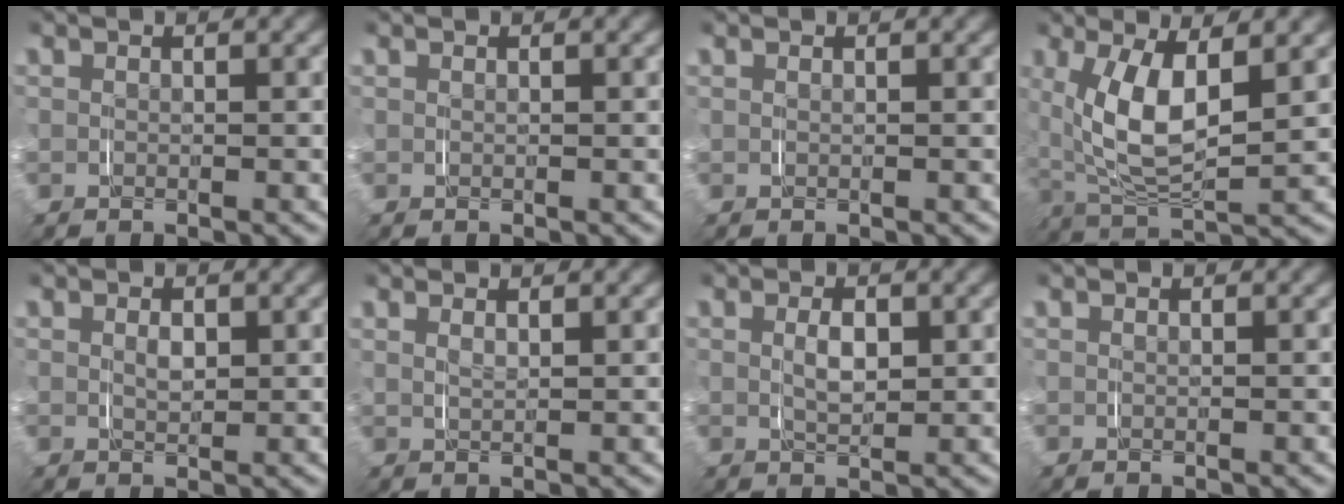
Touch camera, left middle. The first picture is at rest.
{"total": 0.0}
{"total": 0.0}
{"total": 6.6, "force": [1.4, 3.1, 5.7], "torque": [-0.124, -0.004, 0.030]}
{"total": 1.4, "force": [0.5, 0.8, 1.1], "torque": [-0.020, -0.009, 0.013]}
{"total": 1.2, "force": [0.9, 0.1, 0.8], "torque": [-0.017, -0.004, 0.020]}
{"total": 2.4, "force": [0.5, 1.2, 2.0], "torque": [-0.035, -0.008, 0.014]}
{"total": 0.0}